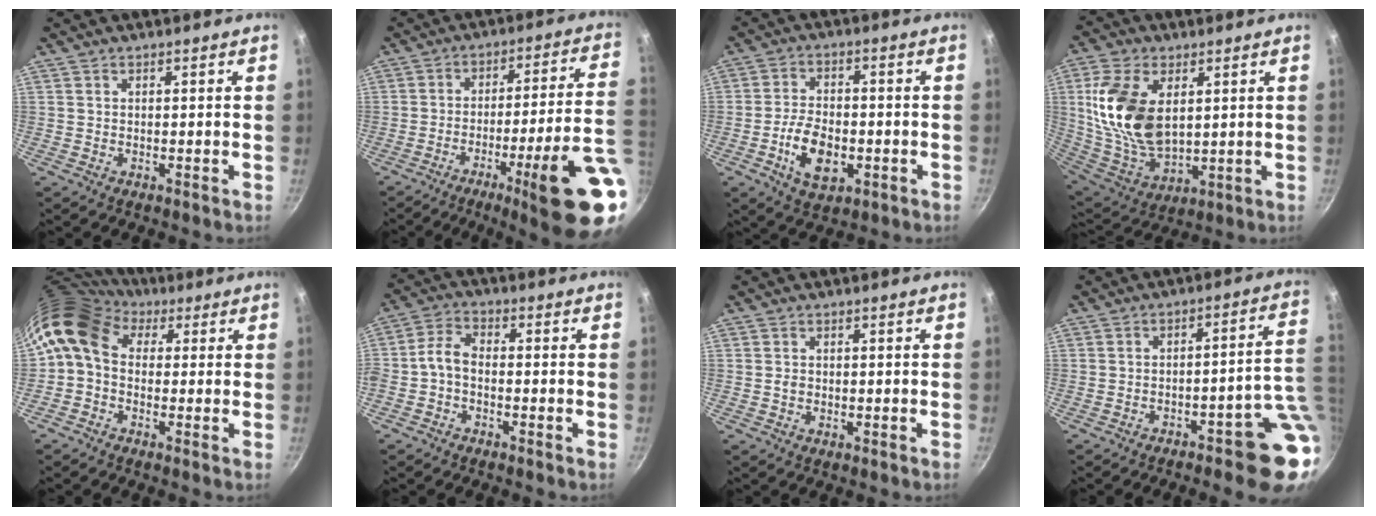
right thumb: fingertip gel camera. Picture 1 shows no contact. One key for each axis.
{"total": 20.4, "fx": -7.4, "fy": 1.9, "fz": 18.9, "tx": -0.242, "ty": 0.025, "tz": -0.102}
{"total": 9.7, "fx": -3.0, "fy": 5.6, "fz": 7.4, "tx": -0.122, "ty": 0.015, "tz": -0.050}
{"total": 17.8, "fx": 4.0, "fy": 10.6, "fz": 13.7, "tx": -0.252, "ty": -0.022, "tz": 0.091}
{"total": 9.8, "fx": 2.4, "fy": 7.3, "fz": 6.0, "tx": -0.100, "ty": 0.018, "tz": 0.022}
{"total": 4.6, "fx": -1.8, "fy": 2.6, "fz": 3.3, "tx": -0.071, "ty": 0.031, "tz": -0.046}
{"total": 1.2, "fx": -0.2, "fy": 0.9, "fz": 0.8, "tx": -0.016, "ty": 0.003, "tz": -0.005}
{"total": 13.1, "fx": -4.3, "fy": 3.7, "fz": 11.9, "tx": -0.111, "ty": 0.037, "tz": -0.053}